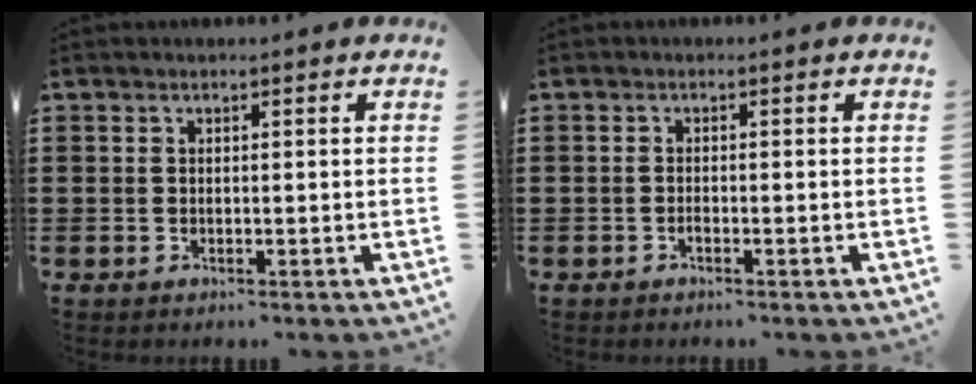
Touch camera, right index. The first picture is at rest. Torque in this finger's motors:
{"motor_torque": [0.75, 1.39, 0.07, 0.01]}